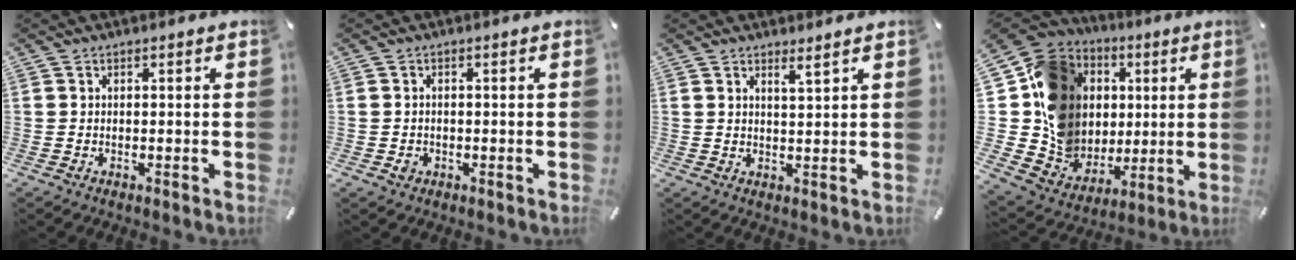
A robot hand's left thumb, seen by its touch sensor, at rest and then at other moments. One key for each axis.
{"total": 1.9, "fx": -0.6, "fy": 1.6, "fz": 0.8, "tx": -0.015, "ty": 0.003, "tz": -0.012}
{"total": 0.6, "fx": 0.4, "fy": 0.1, "fz": 0.5, "tx": -0.008, "ty": 0.000, "tz": 0.007}
{"total": 18.1, "fx": 3.2, "fy": 16.4, "fz": 7.1, "tx": -0.106, "ty": -0.024, "tz": 0.090}